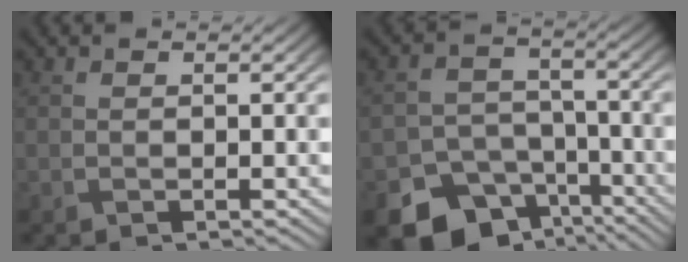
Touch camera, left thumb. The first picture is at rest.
{"total": 12.0, "force": [-8.0, 8.0, 4.1], "torque": [-0.080, -0.027, -0.119]}